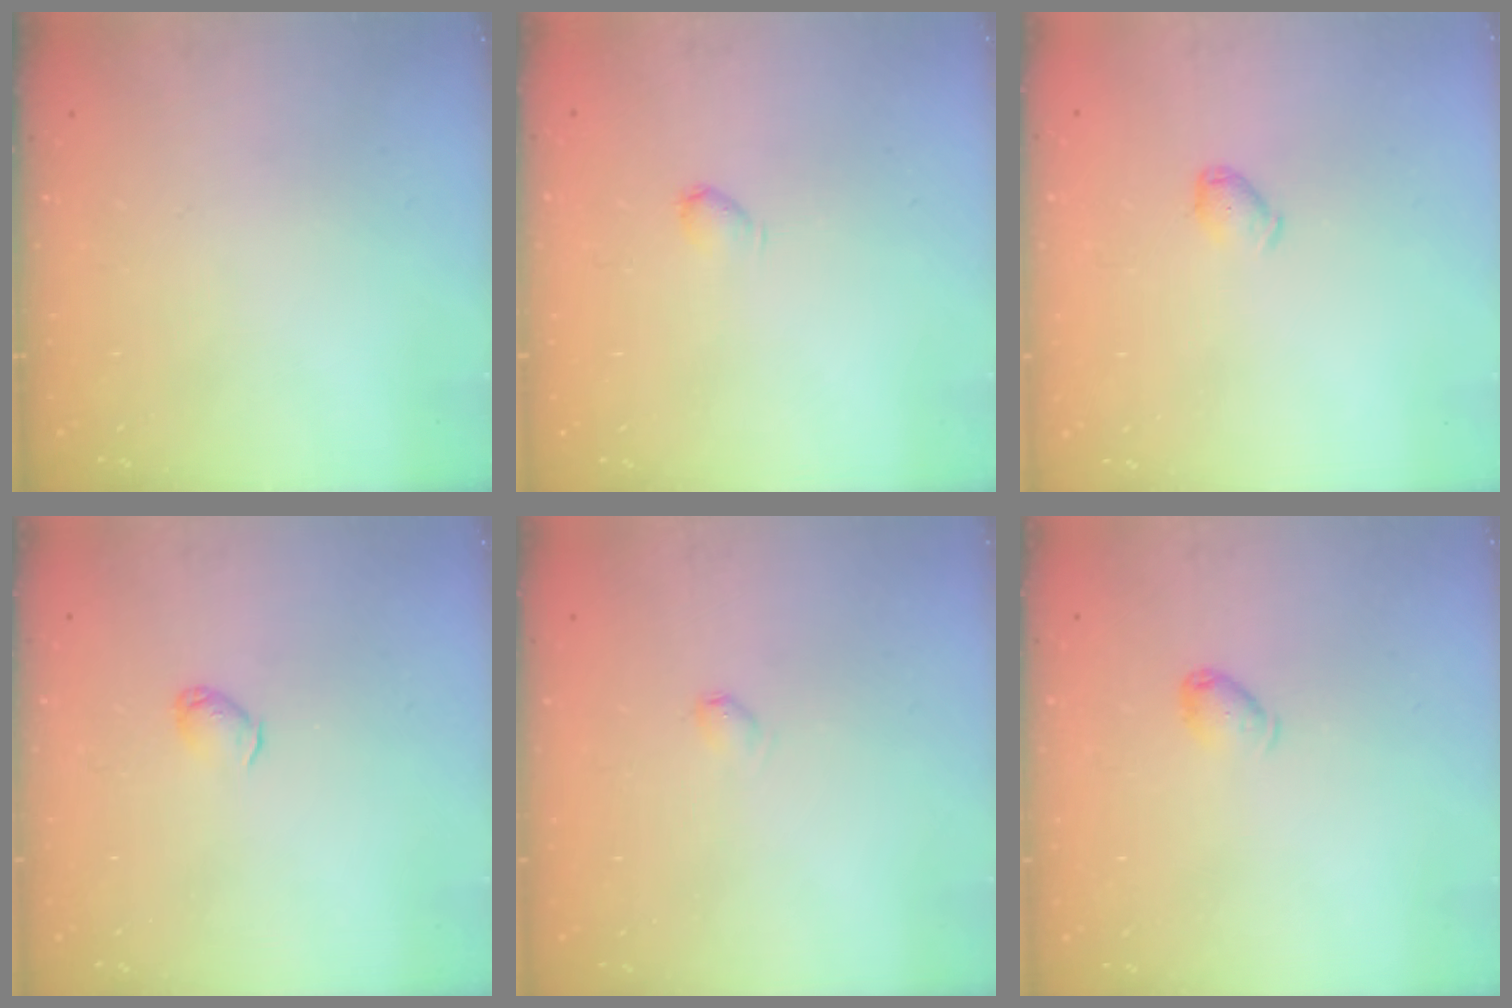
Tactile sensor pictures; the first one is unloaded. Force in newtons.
{"total": 2.3, "press": 2.3, "slide": 0.4}
{"total": 4.6, "press": 4.5, "slide": 0.8}
{"total": 3.0, "press": 2.9, "slide": 0.7}
{"total": 2.7, "press": 2.7, "slide": 0.4}
{"total": 5.2, "press": 5.1, "slide": 0.9}